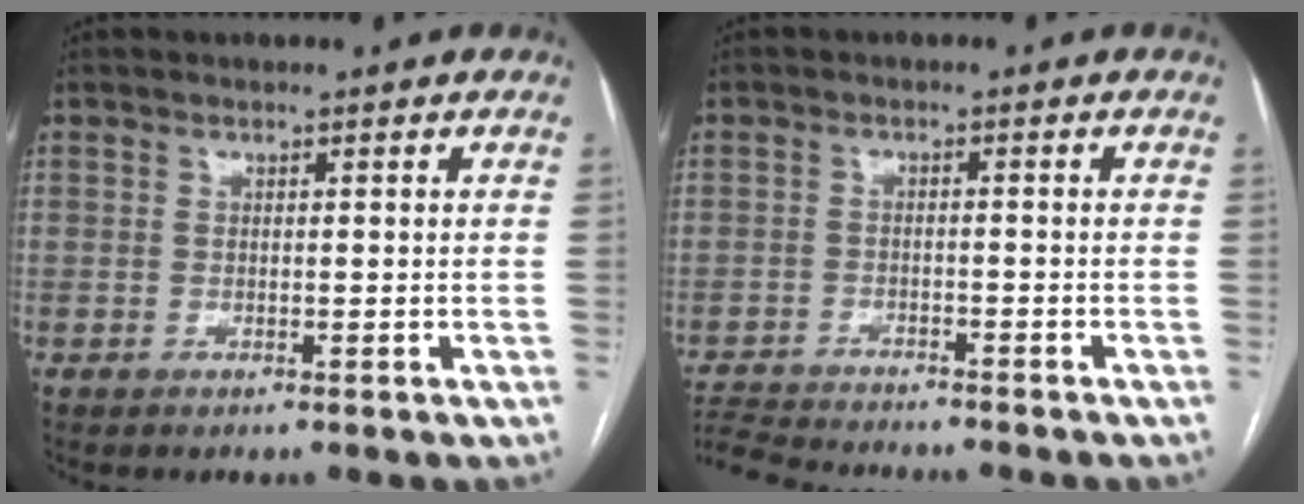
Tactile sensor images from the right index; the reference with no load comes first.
{"total": 8.9, "force": [-8.5, 0.8, 2.6], "torque": [-0.043, -0.005, -0.136]}